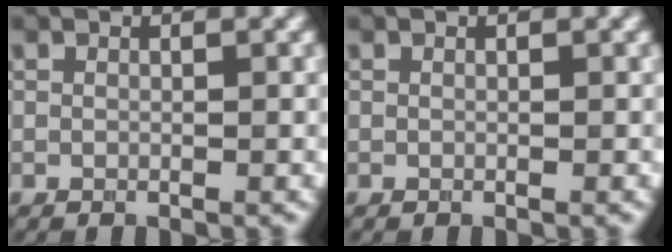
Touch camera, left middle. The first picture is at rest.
{"total": 0.0}